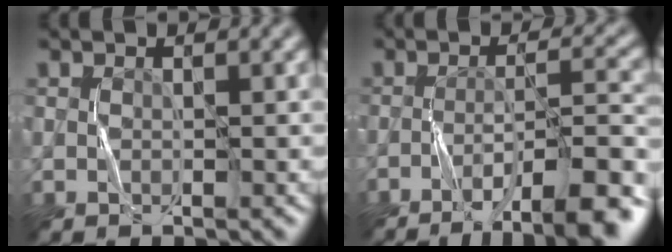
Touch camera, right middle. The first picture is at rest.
{"total": 8.4, "force": [-5.6, 1.2, 6.1], "torque": [-0.080, 0.009, -0.087]}